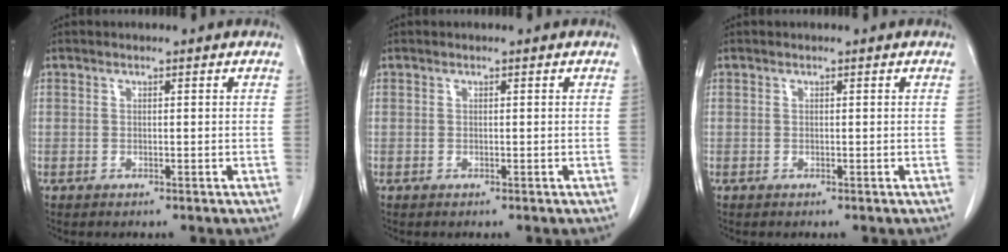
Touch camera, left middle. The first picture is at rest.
{"total": 0.0}
{"total": 0.0}